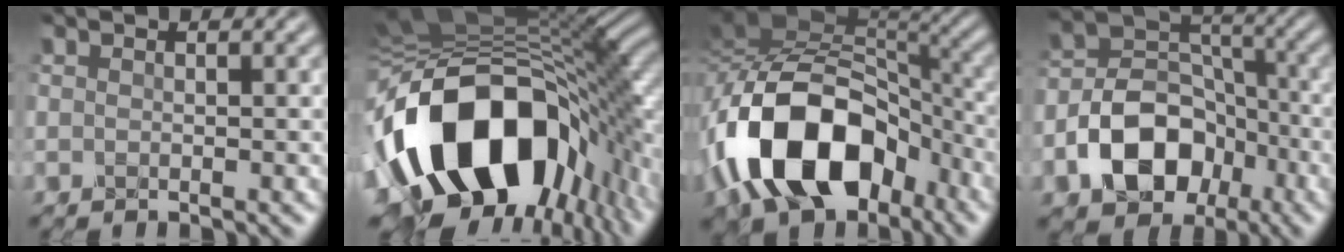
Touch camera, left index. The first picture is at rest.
{"total": 18.3, "force": [-7.0, 11.2, 12.7], "torque": [-0.224, -0.021, -0.110]}
{"total": 15.3, "force": [-6.0, 9.3, 10.5], "torque": [-0.196, 0.005, -0.116]}
{"total": 9.0, "force": [-4.1, 6.3, 5.0], "torque": [-0.085, -0.002, -0.076]}